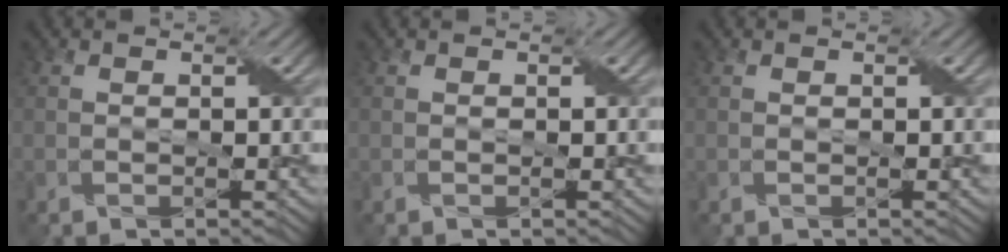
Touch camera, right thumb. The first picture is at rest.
{"total": 0.0}
{"total": 0.0}